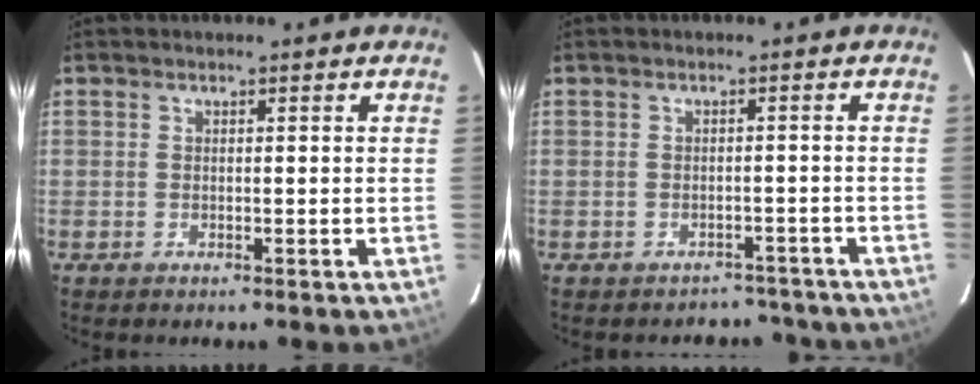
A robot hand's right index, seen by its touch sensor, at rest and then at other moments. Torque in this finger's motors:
{"motor_torque": [-0.18, -0.17, -0.06, -0.06]}